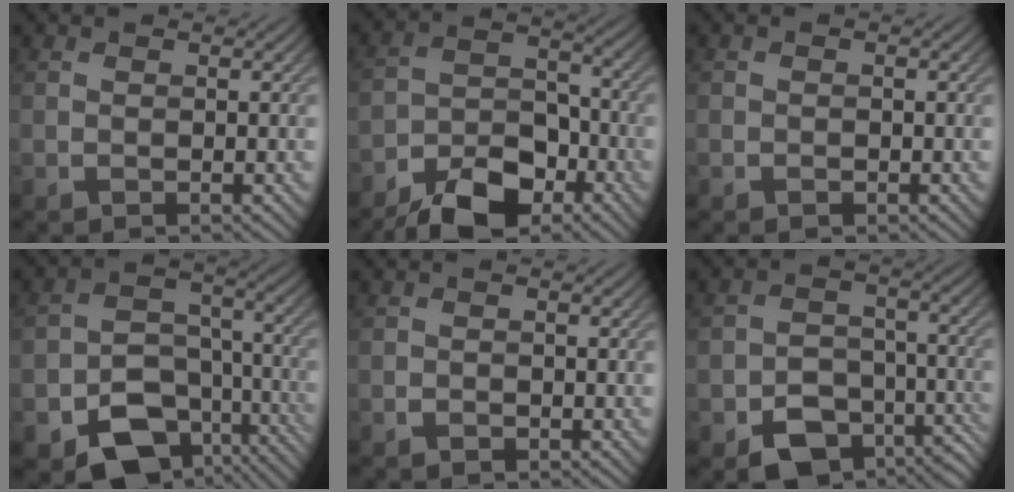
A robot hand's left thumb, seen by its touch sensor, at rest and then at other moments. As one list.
[{"total": 11.5, "force": [-8.3, 5.5, 5.7], "torque": [-0.096, -0.009, -0.154]}, {"total": 0.6, "force": [-0.4, 0.5, 0.1], "torque": [0.000, -0.004, -0.007]}, {"total": 13.0, "force": [-6.9, 8.4, 7.1], "torque": [-0.123, -0.039, -0.110]}, {"total": 1.0, "force": [-0.6, 0.8, 0.3], "torque": [-0.004, -0.001, -0.013]}, {"total": 9.3, "force": [-5.4, 5.9, 4.7], "torque": [-0.080, -0.027, -0.093]}]